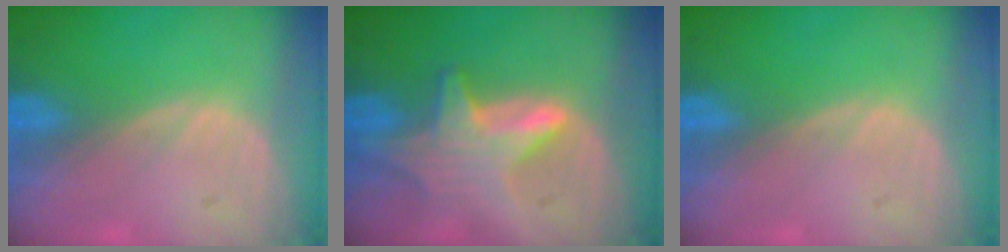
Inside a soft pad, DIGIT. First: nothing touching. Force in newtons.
{"total": 6.7, "press": 6.2, "slide": 2.3}
{"total": 0.0}